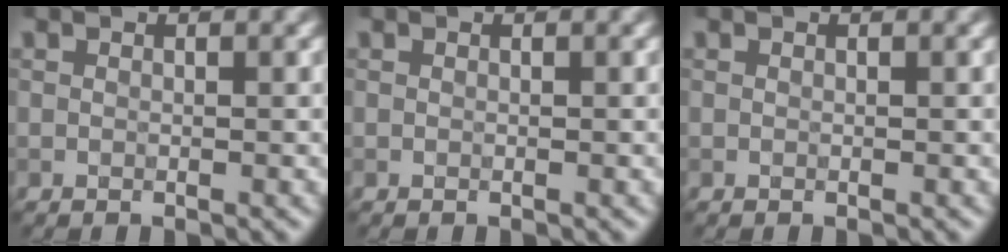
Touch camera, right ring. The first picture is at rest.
{"total": 0.0}
{"total": 0.0}